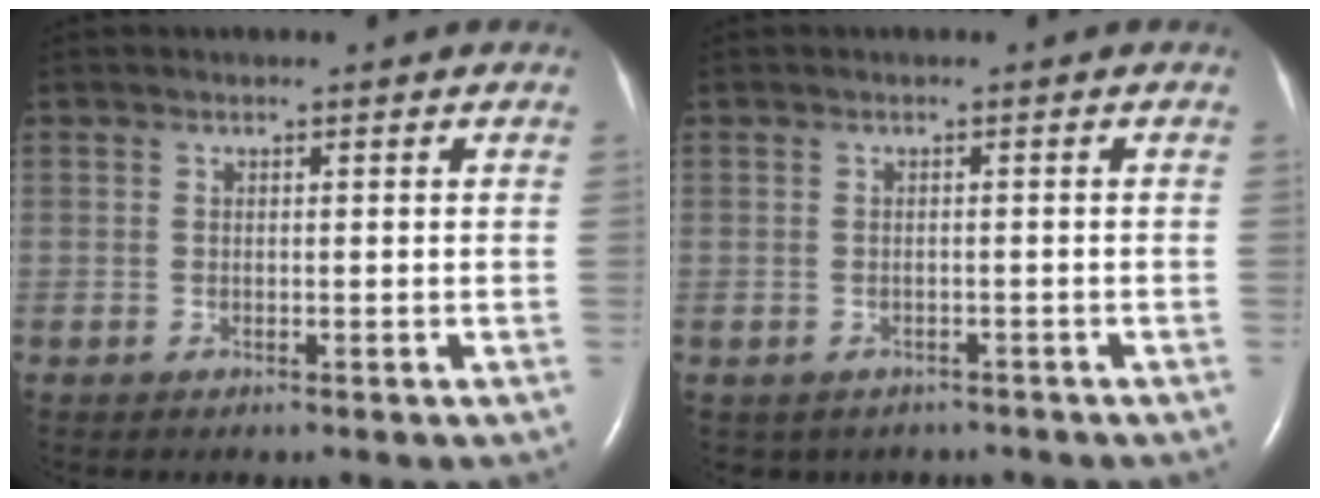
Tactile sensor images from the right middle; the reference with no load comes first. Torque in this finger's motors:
{"motor_torque": [-0.09, 0.10, -0.06, 0.01]}